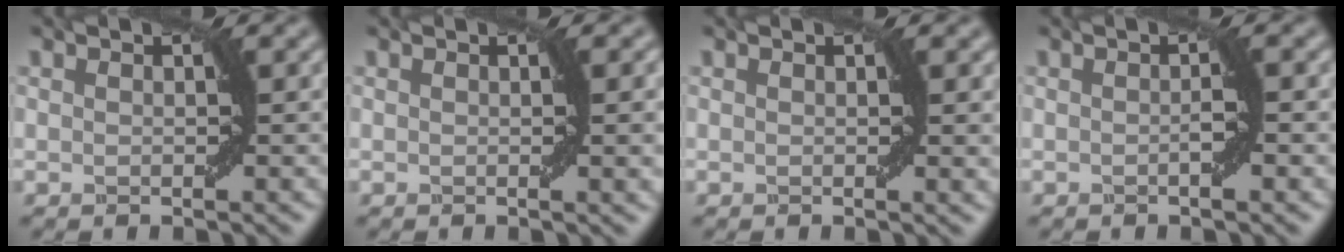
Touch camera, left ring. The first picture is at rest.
{"total": 2.2, "force": [0.2, 0.3, 2.1], "torque": [-0.023, 0.000, 0.002]}
{"total": 0.9, "force": [0.3, 0.1, 0.9], "torque": [-0.008, -0.004, 0.004]}
{"total": 1.2, "force": [-0.3, -0.1, 1.1], "torque": [-0.018, 0.002, -0.005]}